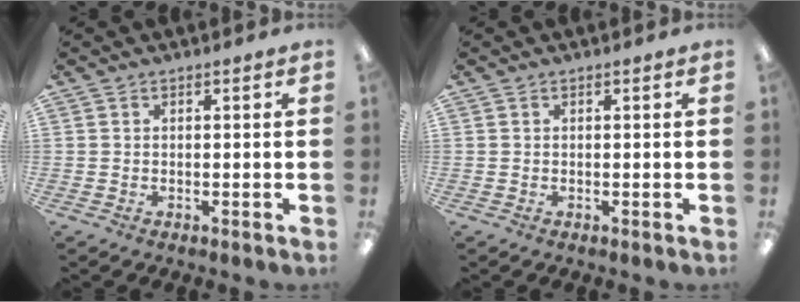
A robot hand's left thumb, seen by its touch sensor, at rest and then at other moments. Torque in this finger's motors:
{"motor_torque": [-0.01, 0.01, -0.03, 0.03, 0.00]}